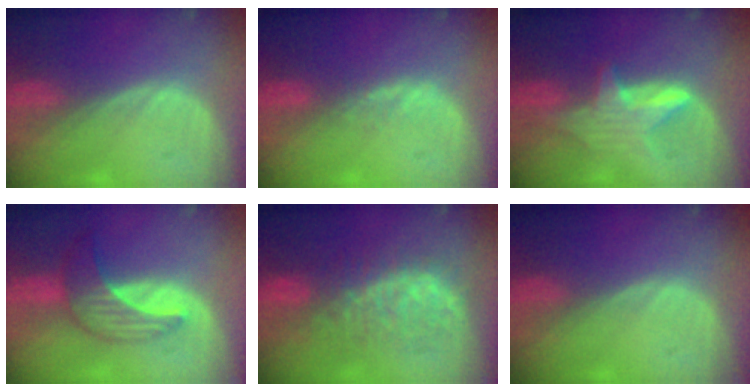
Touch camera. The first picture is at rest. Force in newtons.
{"total": 1.4, "press": 1.4, "slide": 0.3}
{"total": 5.9, "press": 5.8, "slide": 0.8}
{"total": 7.3, "press": 6.7, "slide": 2.9}
{"total": 8.9, "press": 8.6, "slide": 2.1}
{"total": 0.0}